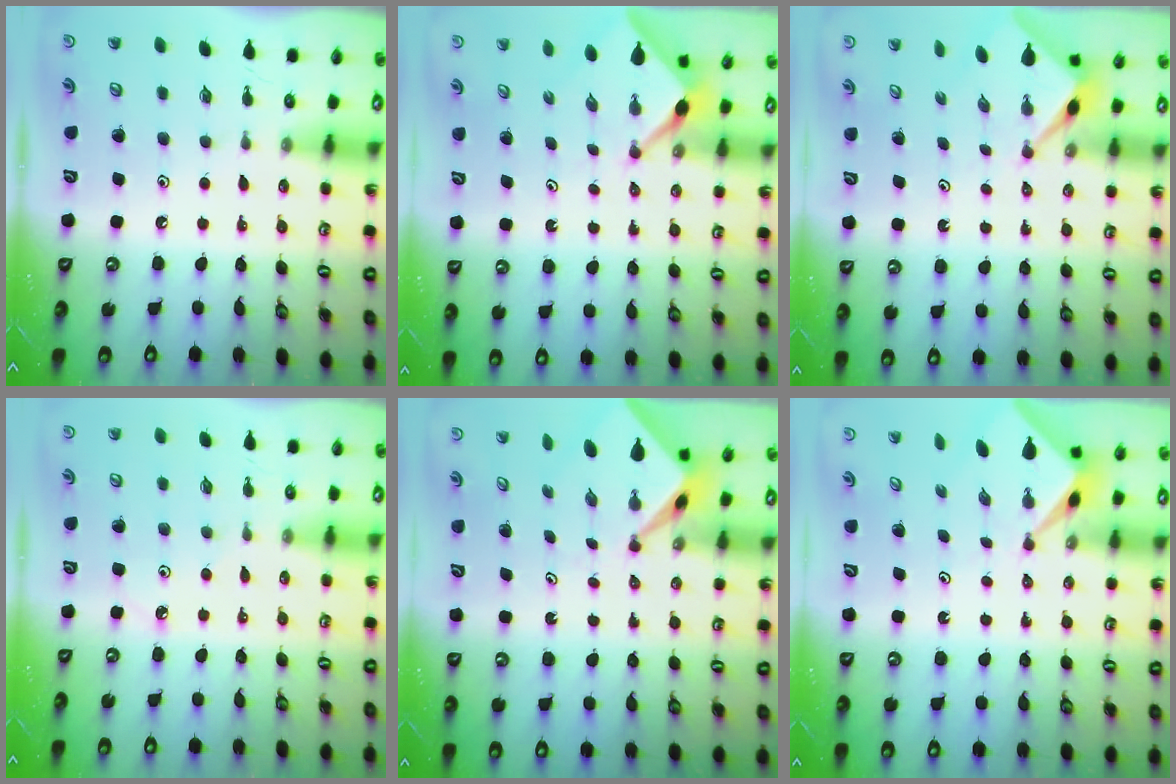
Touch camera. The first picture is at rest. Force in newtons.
{"total": 2.3, "press": 2.3, "slide": 0.3}
{"total": 2.7, "press": 2.7, "slide": 0.1}
{"total": 2.6, "press": 2.6, "slide": 0.2}
{"total": 2.6, "press": 2.6, "slide": 0.2}
{"total": 2.2, "press": 2.2, "slide": 0.2}